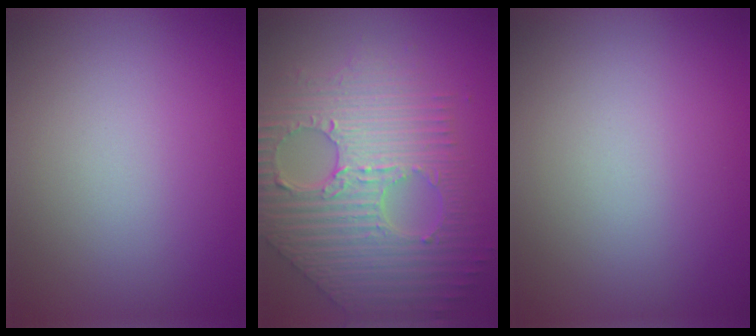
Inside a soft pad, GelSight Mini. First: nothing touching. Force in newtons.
{"total": 9.8, "press": 6.7, "slide": 7.1}
{"total": 0.0}